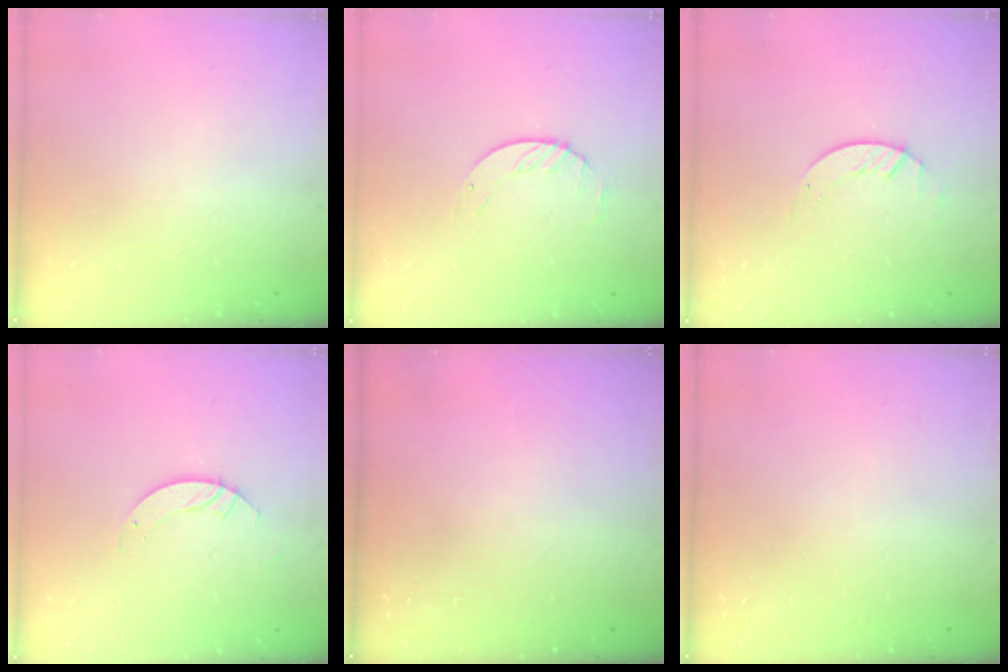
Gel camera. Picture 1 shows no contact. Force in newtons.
{"total": 1.7, "press": 1.7, "slide": 0.2}
{"total": 1.2, "press": 1.1, "slide": 0.2}
{"total": 3.5, "press": 3.5, "slide": 0.2}
{"total": 0.0}
{"total": 0.0}